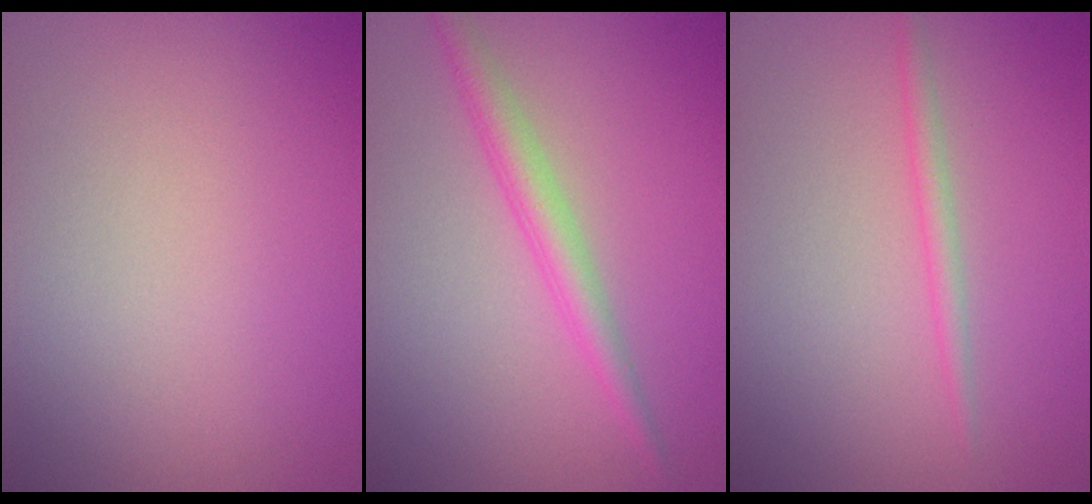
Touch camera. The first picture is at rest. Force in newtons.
{"total": 2.5, "press": 2.5, "slide": 0.0}
{"total": 1.2, "press": 1.2, "slide": 0.1}